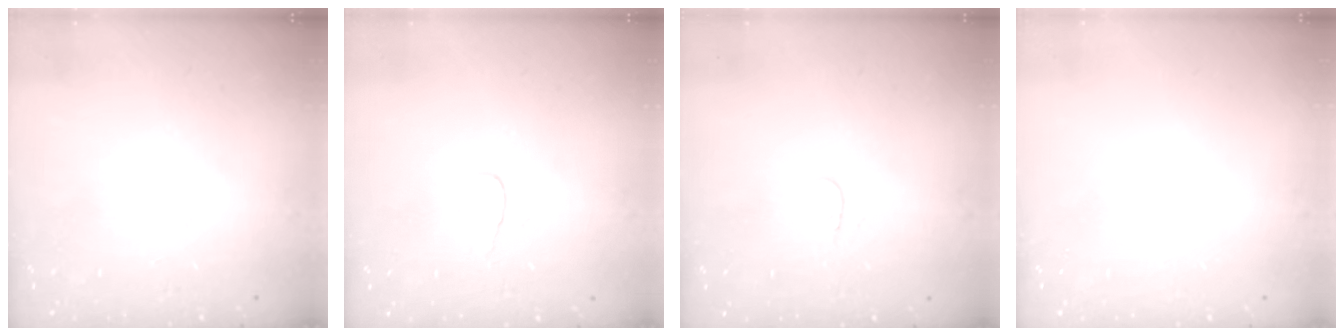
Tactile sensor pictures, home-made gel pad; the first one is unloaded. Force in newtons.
{"total": 3.8, "press": 3.8, "slide": 0.4}
{"total": 3.4, "press": 3.3, "slide": 0.3}
{"total": 0.0}